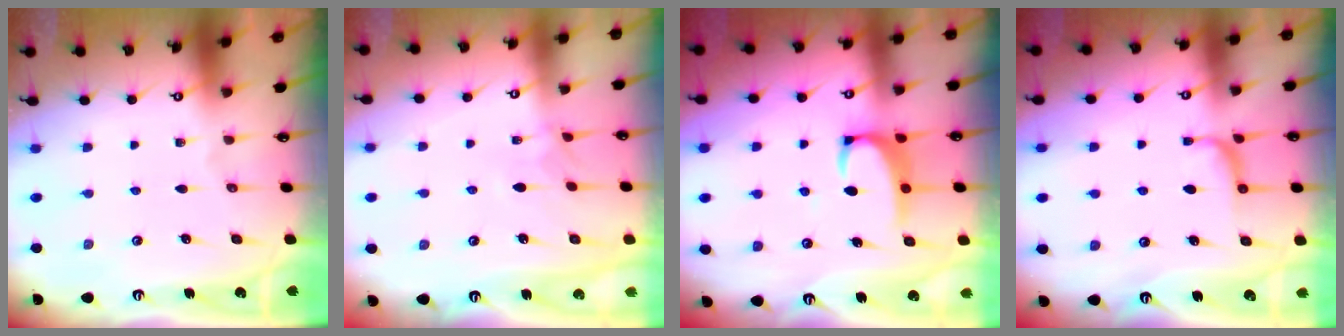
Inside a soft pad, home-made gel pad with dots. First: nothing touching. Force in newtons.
{"total": 2.1, "press": 2.1, "slide": 0.4}
{"total": 3.5, "press": 3.4, "slide": 0.7}
{"total": 1.1, "press": 0.9, "slide": 0.7}